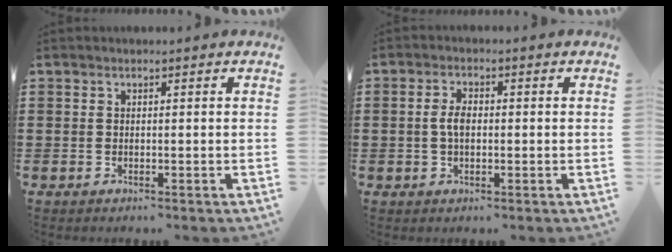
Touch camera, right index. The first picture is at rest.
{"total": 3.2, "force": [-0.1, 1.6, 2.8], "torque": [-0.061, 0.004, -0.006]}